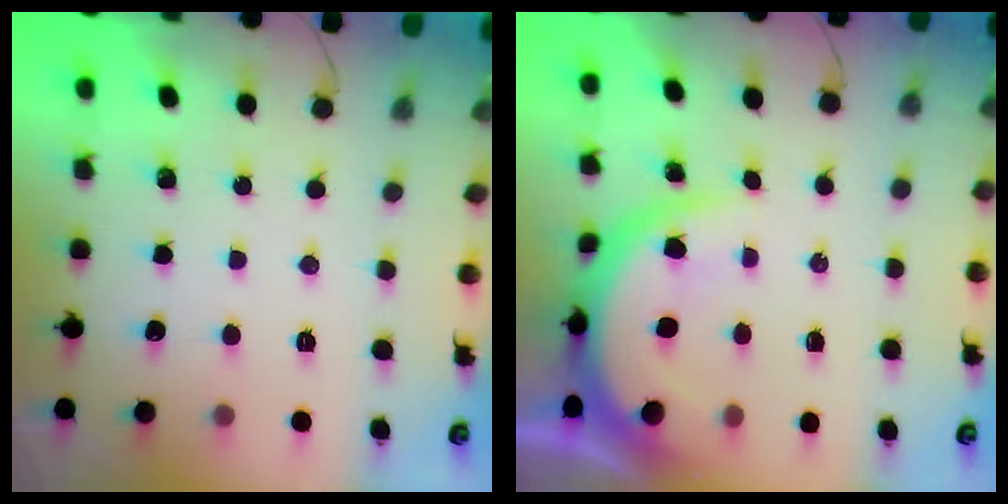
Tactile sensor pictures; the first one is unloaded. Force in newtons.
{"total": 9.1, "press": 9.0, "slide": 1.1}